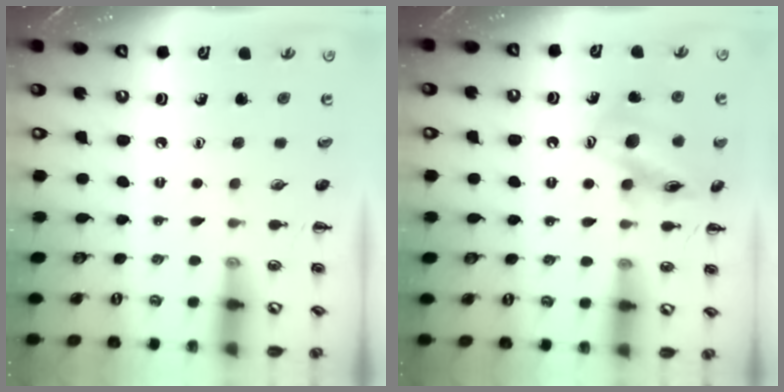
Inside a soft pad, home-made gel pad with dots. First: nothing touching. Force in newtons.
{"total": 15.1, "press": 15.0, "slide": 1.9}